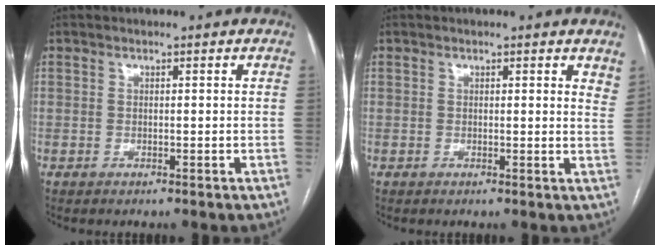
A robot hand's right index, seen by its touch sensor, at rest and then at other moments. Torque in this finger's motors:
{"motor_torque": [-0.16, -0.05, -0.01, 0.00]}